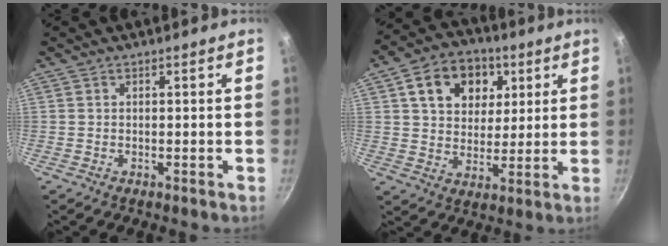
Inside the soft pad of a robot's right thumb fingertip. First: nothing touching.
{"total": 14.2, "force": [5.4, 10.8, 7.6], "torque": [-0.090, -0.003, 0.082]}